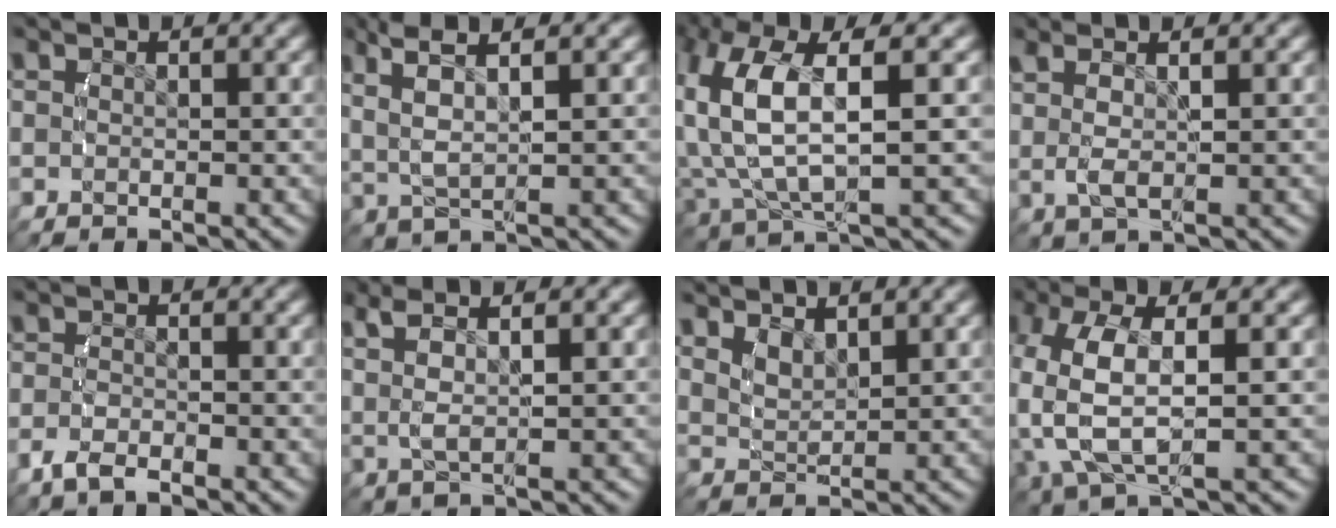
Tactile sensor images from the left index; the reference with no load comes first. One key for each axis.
{"total": 5.3, "fx": 2.1, "fy": 2.1, "fz": 4.4, "tx": -0.101, "ty": 0.010, "tz": 0.037}
{"total": 9.1, "fx": 1.5, "fy": 5.2, "fz": 7.3, "tx": -0.177, "ty": -0.008, "tz": 0.036}
{"total": 3.1, "fx": 1.1, "fy": 0.7, "fz": 2.8, "tx": -0.056, "ty": 0.005, "tz": 0.024}
{"total": 1.9, "fx": -1.6, "fy": 0.4, "fz": 0.9, "tx": -0.025, "ty": -0.005, "tz": -0.027}
{"total": 5.2, "fx": 2.2, "fy": 2.2, "fz": 4.1, "tx": -0.087, "ty": 0.013, "tz": 0.035}
{"total": 2.0, "fx": 1.7, "fy": 0.2, "fz": 0.9, "tx": -0.016, "ty": -0.005, "tz": 0.038}
{"total": 7.7, "fx": 0.3, "fy": 4.6, "fz": 6.2, "tx": -0.165, "ty": -0.023, "tz": 0.018}